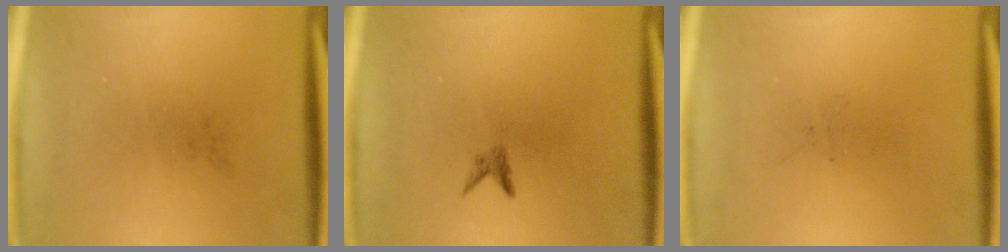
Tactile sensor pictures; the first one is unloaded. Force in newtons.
{"total": 0.8}
{"total": 0.0}